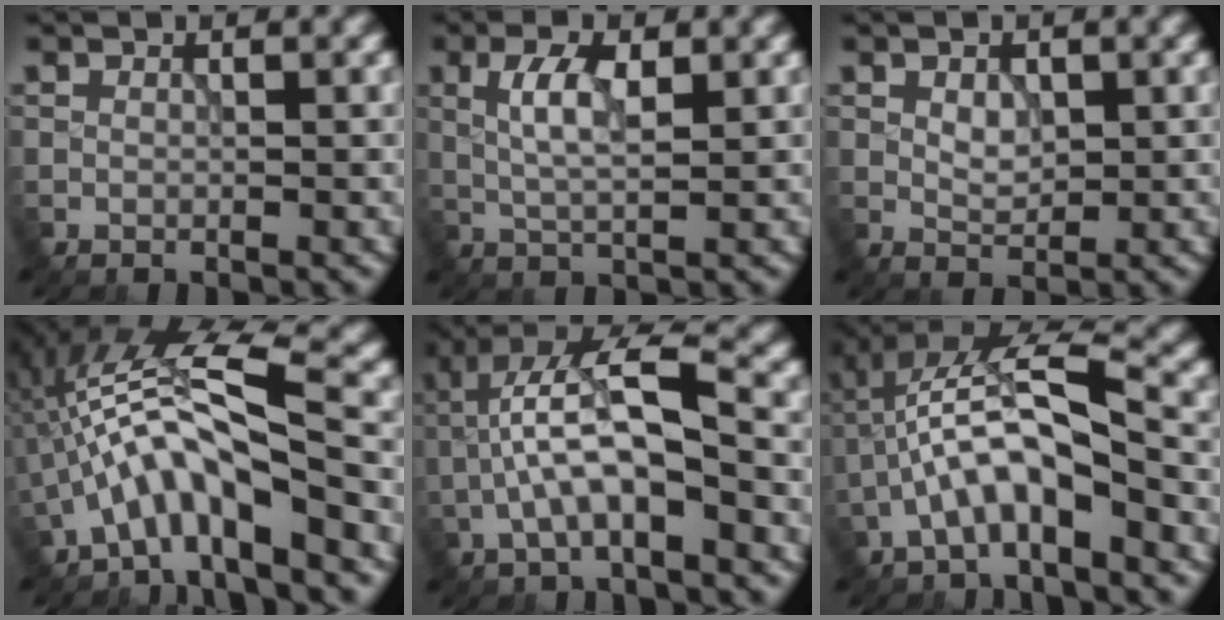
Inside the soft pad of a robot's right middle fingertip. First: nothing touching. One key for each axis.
{"total": 3.7, "fx": 0.9, "fy": 1.3, "fz": 3.3, "tx": -0.068, "ty": 0.003, "tz": 0.017}
{"total": 1.8, "fx": 0.4, "fy": 1.2, "fz": 1.3, "tx": -0.021, "ty": 0.000, "tz": 0.008}
{"total": 7.4, "fx": -2.9, "fy": 1.7, "fz": 6.6, "tx": -0.119, "ty": 0.024, "tz": -0.059}
{"total": 7.1, "fx": -1.7, "fy": 2.3, "fz": 6.5, "tx": -0.123, "ty": 0.024, "tz": -0.034}
{"total": 6.2, "fx": -2.3, "fy": 1.9, "fz": 5.5, "tx": -0.103, "ty": 0.024, "tz": -0.043}